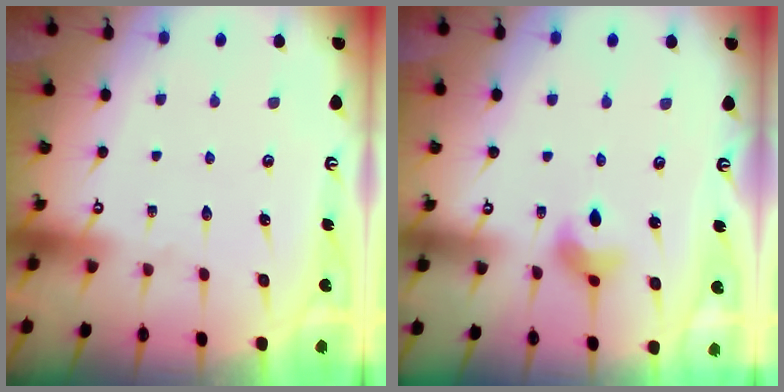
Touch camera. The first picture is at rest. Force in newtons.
{"total": 5.9, "press": 5.9, "slide": 0.6}